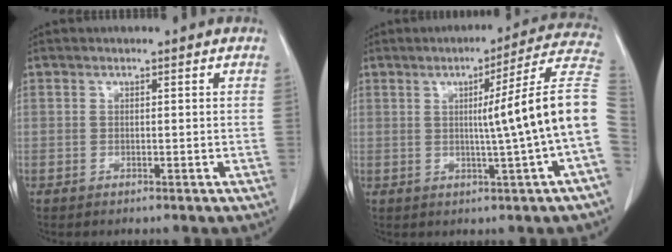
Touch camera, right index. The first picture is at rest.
{"total": 13.4, "force": [-0.5, -2.6, 13.2], "torque": [-0.165, 0.011, -0.011]}